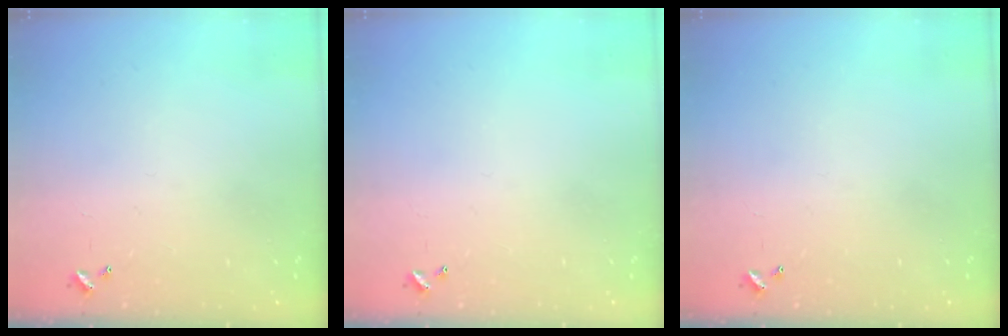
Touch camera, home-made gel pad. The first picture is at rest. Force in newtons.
{"total": 0.0}
{"total": 0.0}